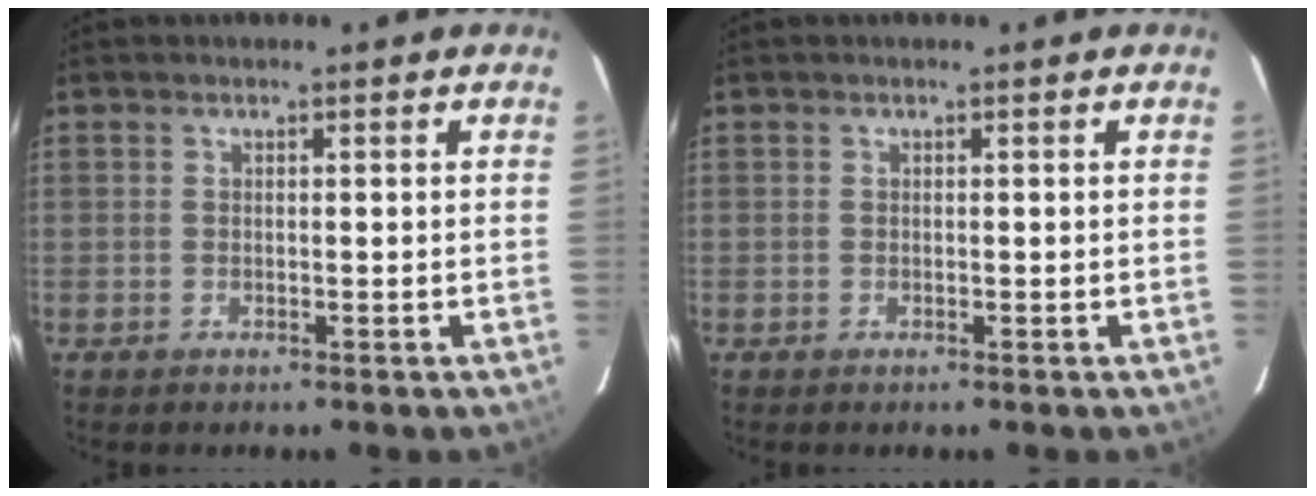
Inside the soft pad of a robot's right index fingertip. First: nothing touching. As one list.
[{"total": 0.0}]